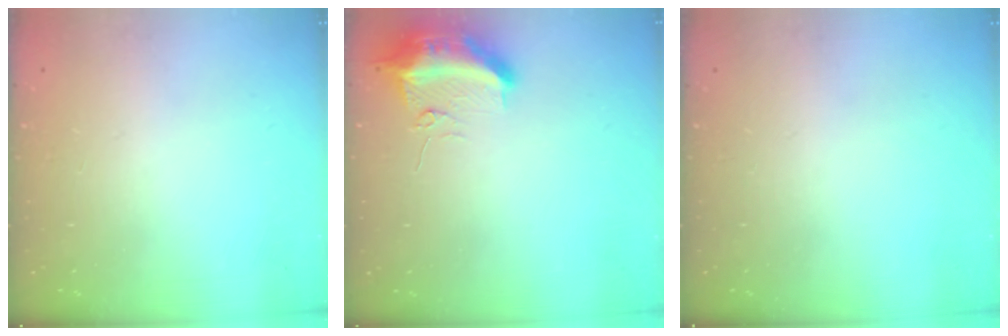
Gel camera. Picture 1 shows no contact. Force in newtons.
{"total": 12.3, "press": 10.5, "slide": 6.3}
{"total": 0.0}